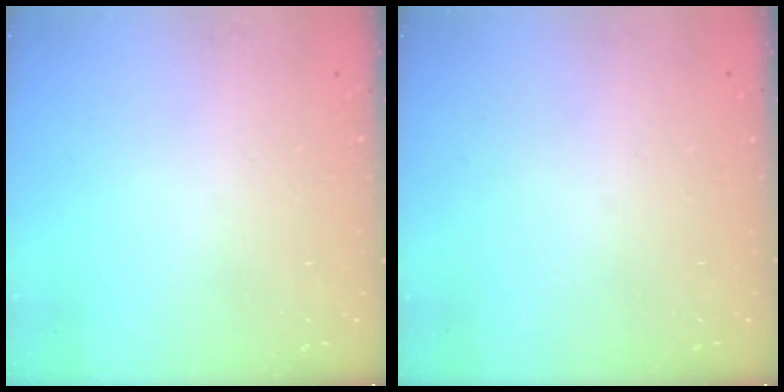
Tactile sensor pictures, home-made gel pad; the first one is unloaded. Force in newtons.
{"total": 0.0}